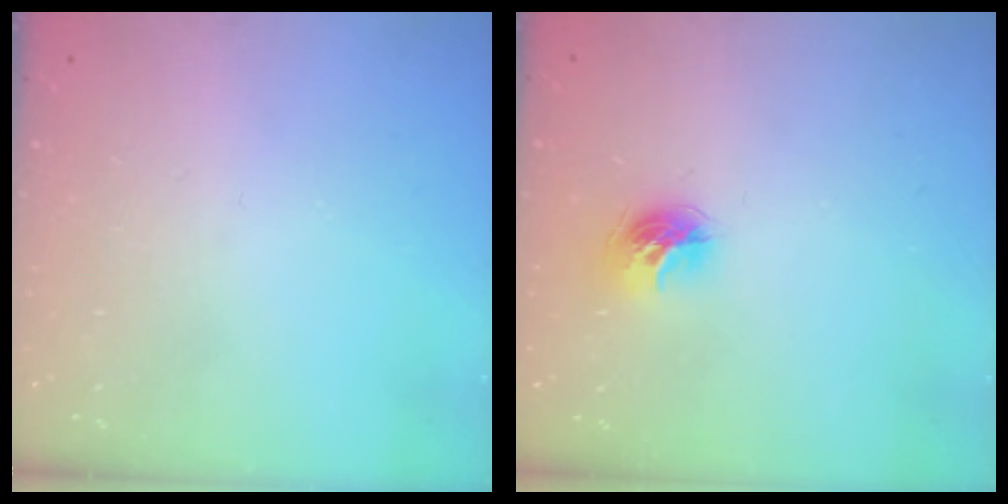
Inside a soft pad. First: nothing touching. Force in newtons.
{"total": 9.5, "press": 9.5, "slide": 0.4}